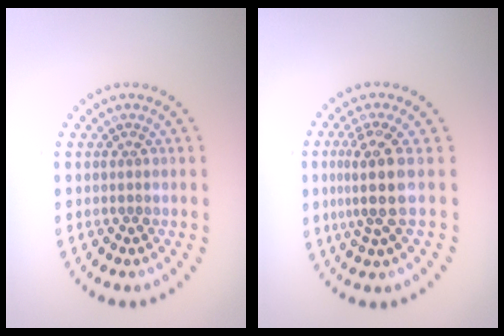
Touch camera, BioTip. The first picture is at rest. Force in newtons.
{"total": 3.8, "press": 2.9, "slide": 2.5}